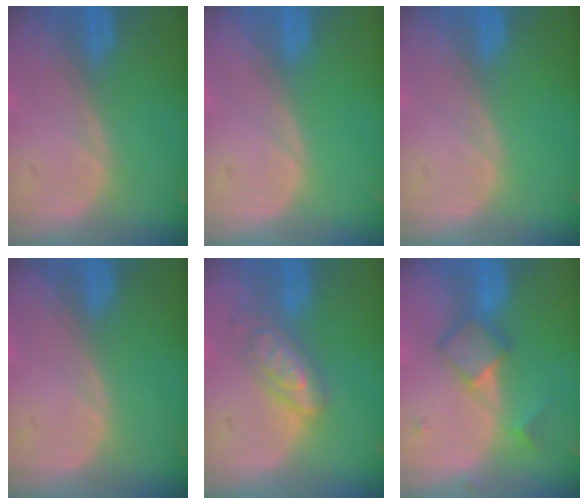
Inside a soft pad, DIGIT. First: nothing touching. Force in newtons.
{"total": 0.0}
{"total": 0.0}
{"total": 0.0}
{"total": 5.5, "press": 5.5, "slide": 0.2}
{"total": 4.9, "press": 4.8, "slide": 0.9}